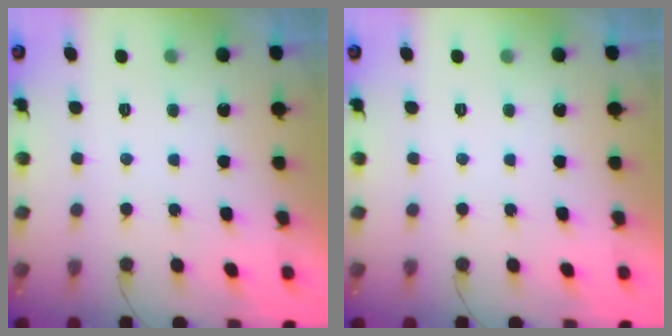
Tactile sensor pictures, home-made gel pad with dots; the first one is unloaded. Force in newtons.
{"total": 0.0}